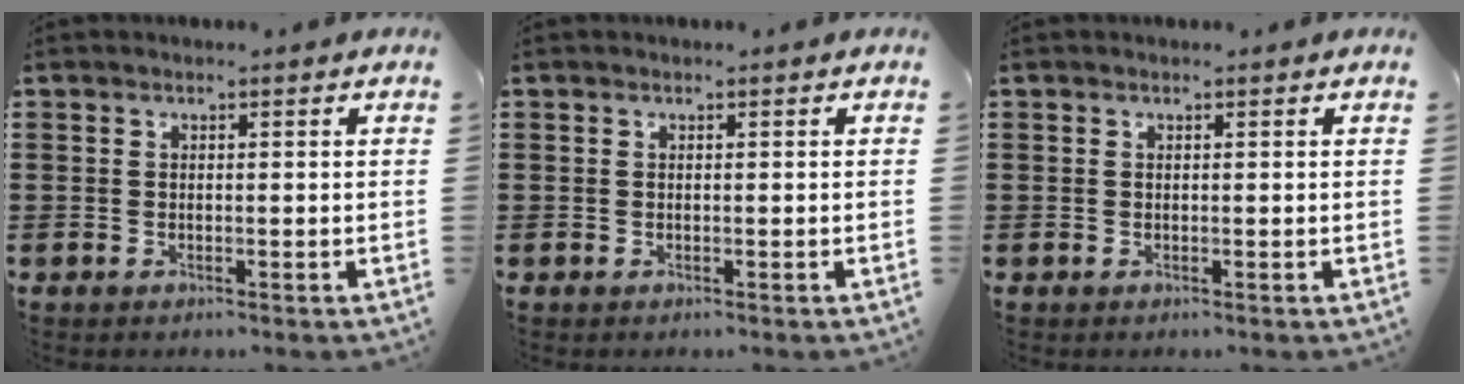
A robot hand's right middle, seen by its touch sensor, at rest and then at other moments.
{"total": 0.0}
{"total": 0.0}